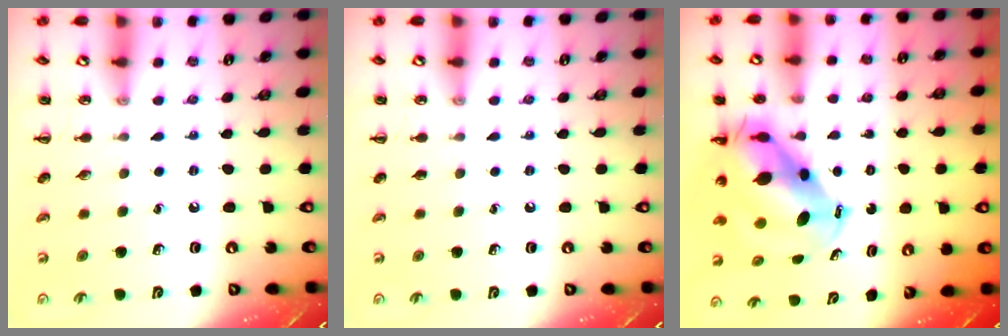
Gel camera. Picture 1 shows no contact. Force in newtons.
{"total": 0.0}
{"total": 11.1, "press": 10.7, "slide": 3.1}